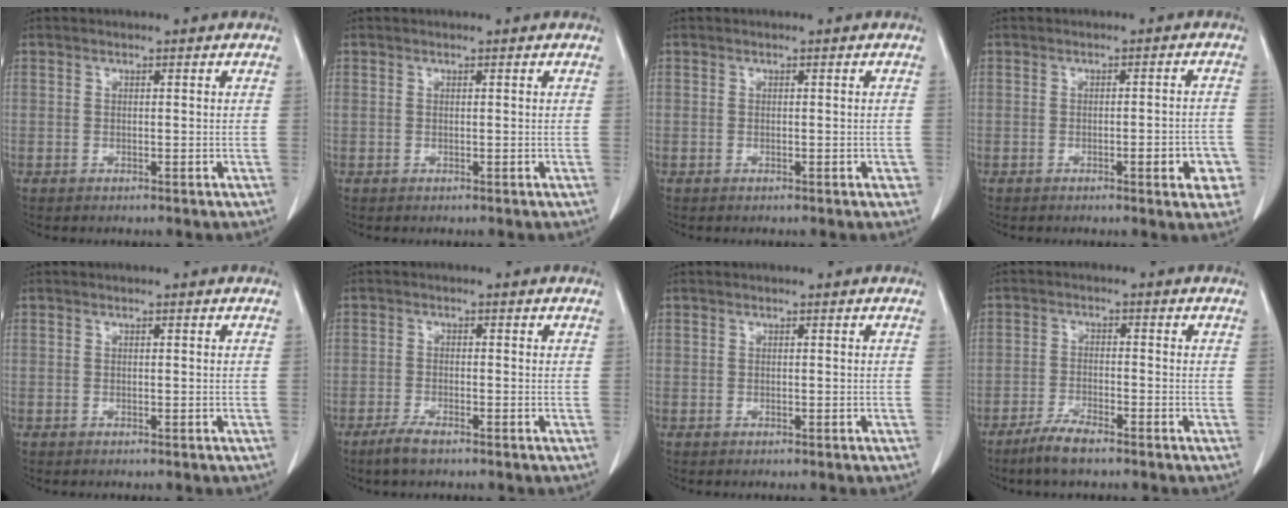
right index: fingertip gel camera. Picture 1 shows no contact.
{"total": 0.0}
{"total": 1.1, "force": [-0.5, 0.5, 0.8], "torque": [-0.002, 0.002, -0.006]}
{"total": 5.4, "force": [-2.3, 1.2, 4.7], "torque": [-0.051, 0.005, -0.027]}
{"total": 0.0}
{"total": 2.8, "force": [-2.1, 0.6, 1.8], "torque": [-0.041, -0.003, -0.040]}
{"total": 0.0}
{"total": 4.2, "force": [-3.4, 0.6, 2.4], "torque": [-0.052, -0.005, -0.067]}